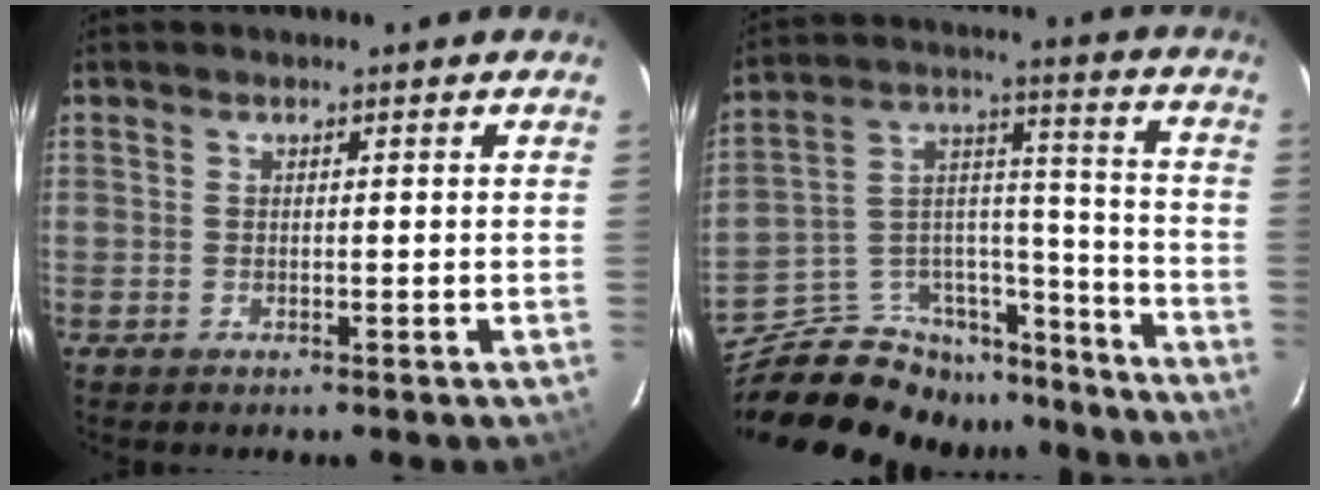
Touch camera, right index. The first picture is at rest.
{"total": 22.6, "force": [-18.4, 10.8, 7.5], "torque": [-0.160, 0.068, -0.267]}